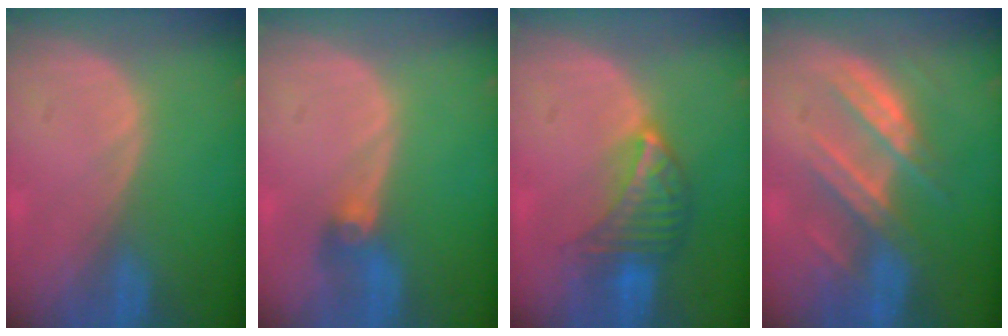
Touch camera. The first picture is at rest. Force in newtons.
{"total": 2.9, "press": 2.6, "slide": 1.4}
{"total": 7.1, "press": 6.5, "slide": 3.0}
{"total": 7.7, "press": 7.2, "slide": 2.8}